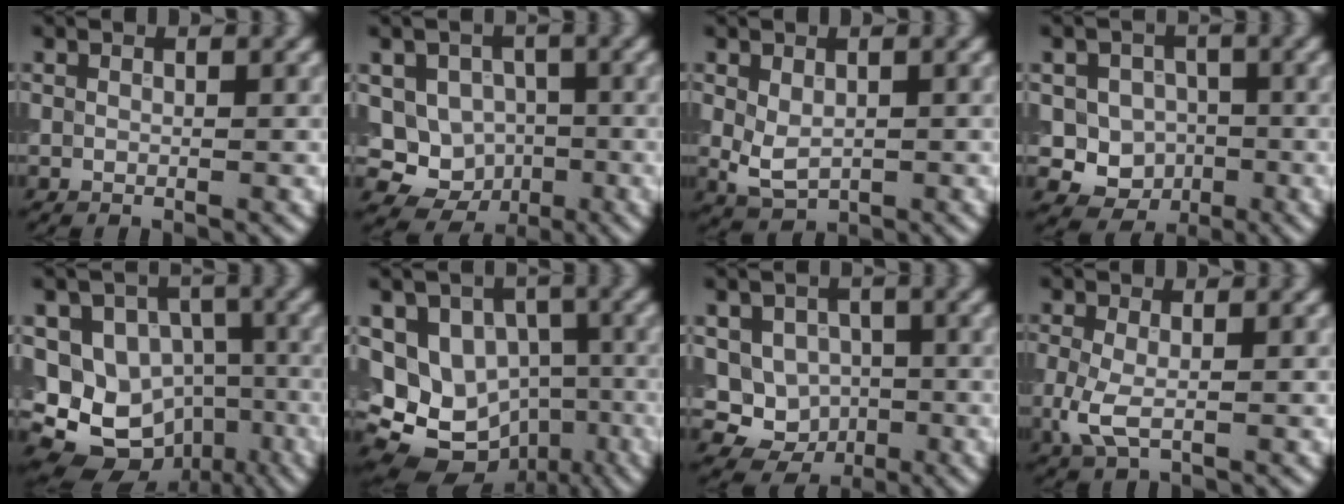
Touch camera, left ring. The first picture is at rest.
{"total": 6.8, "force": [-1.0, 6.3, 2.6], "torque": [-0.022, 0.007, -0.034]}
{"total": 2.6, "force": [0.1, 1.7, 2.0], "torque": [-0.042, -0.004, 0.008]}
{"total": 5.4, "force": [-1.0, 5.0, 1.9], "torque": [0.002, 0.003, -0.040]}
{"total": 12.2, "force": [-3.6, 10.4, 5.3], "torque": [-0.083, -0.003, -0.063]}
{"total": 12.9, "force": [-3.0, 10.9, 6.2], "torque": [-0.106, 0.004, -0.049]}
{"total": 5.9, "force": [-0.6, 5.5, 2.2], "torque": [-0.015, 0.005, -0.027]}
{"total": 2.7, "force": [-0.5, 1.3, 2.3], "torque": [-0.060, -0.005, -0.012]}